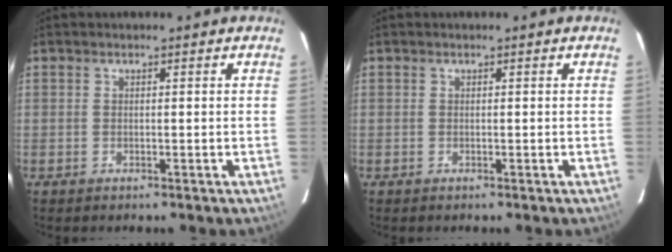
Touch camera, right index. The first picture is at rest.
{"total": 0.0}